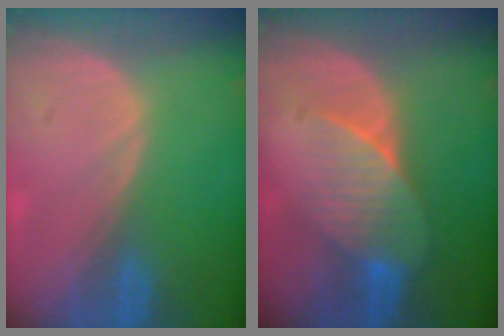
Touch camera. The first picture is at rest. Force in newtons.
{"total": 7.2, "press": 6.6, "slide": 2.8}